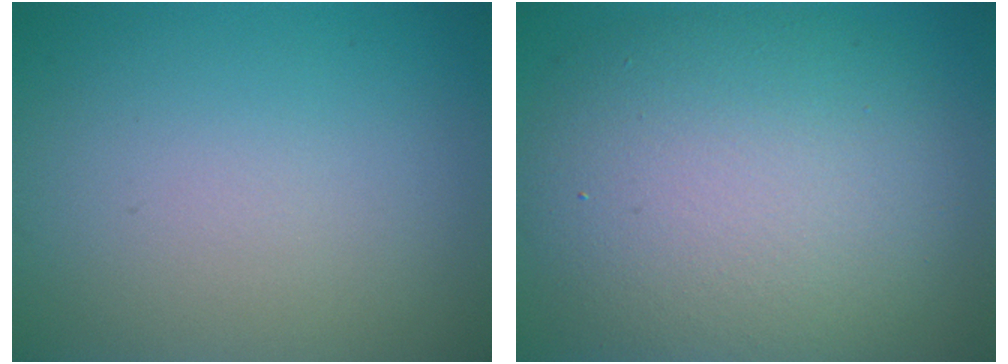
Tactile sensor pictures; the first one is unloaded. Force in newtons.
{"total": 10.5, "press": 10.5, "slide": 1.1}